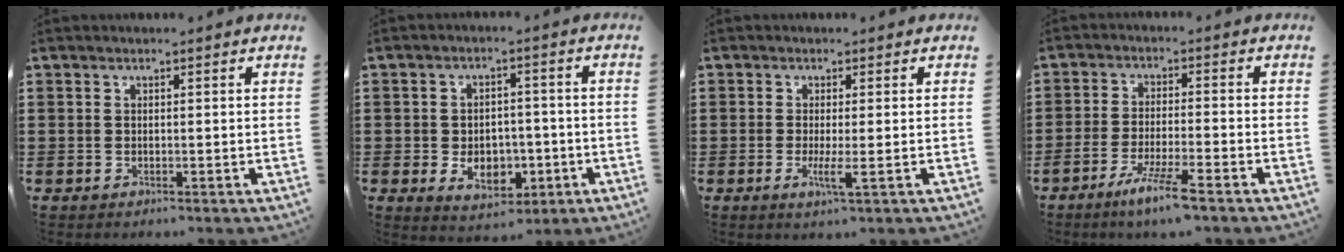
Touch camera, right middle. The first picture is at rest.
{"total": 5.9, "force": [-2.0, 4.0, 3.9], "torque": [-0.046, 0.001, -0.040]}
{"total": 2.4, "force": [-0.4, 0.3, 2.4], "torque": [-0.043, -0.005, -0.008]}
{"total": 6.1, "force": [-4.4, -0.1, 4.2], "torque": [-0.085, -0.015, -0.081]}